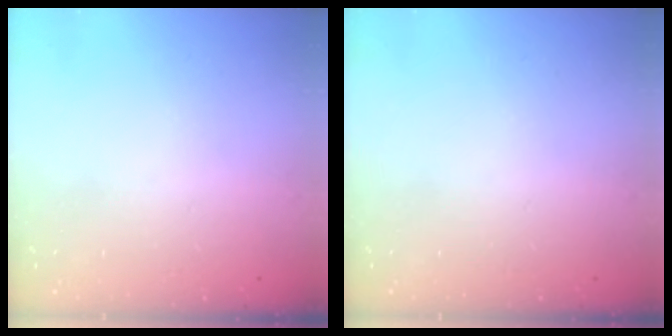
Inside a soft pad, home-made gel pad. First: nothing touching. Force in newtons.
{"total": 0.0}